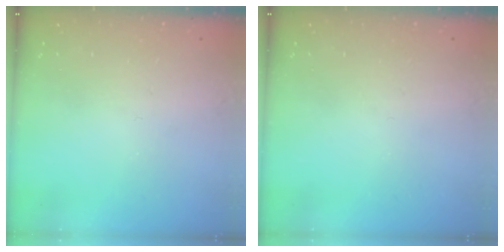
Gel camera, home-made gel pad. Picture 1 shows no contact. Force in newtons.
{"total": 0.0}